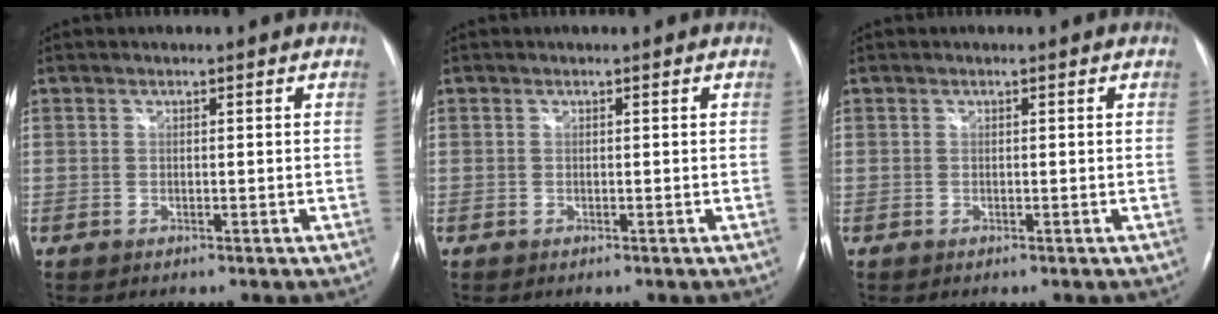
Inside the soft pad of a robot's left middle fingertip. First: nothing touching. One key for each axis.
{"total": 0.0}
{"total": 0.0}